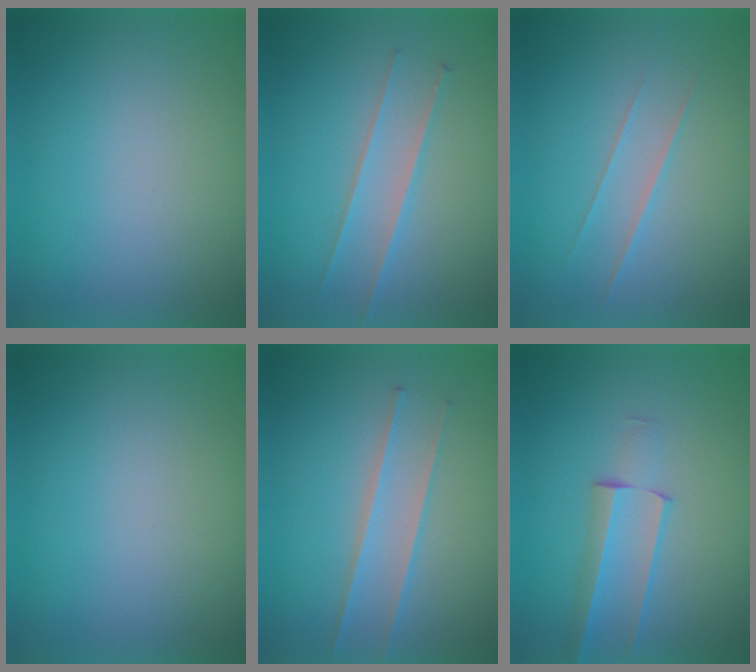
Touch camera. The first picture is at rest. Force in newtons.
{"total": 2.2}
{"total": 1.6}
{"total": 0.0}
{"total": 2.4}
{"total": 3.0}